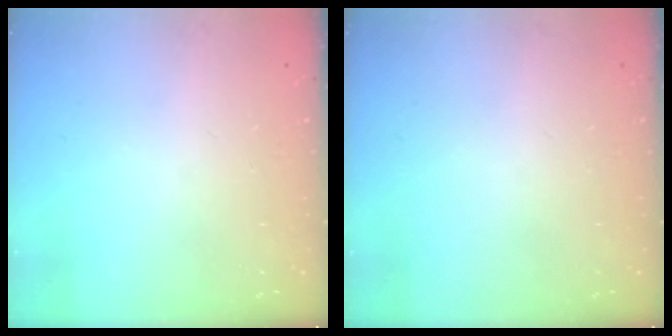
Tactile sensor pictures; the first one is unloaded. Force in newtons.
{"total": 0.0}